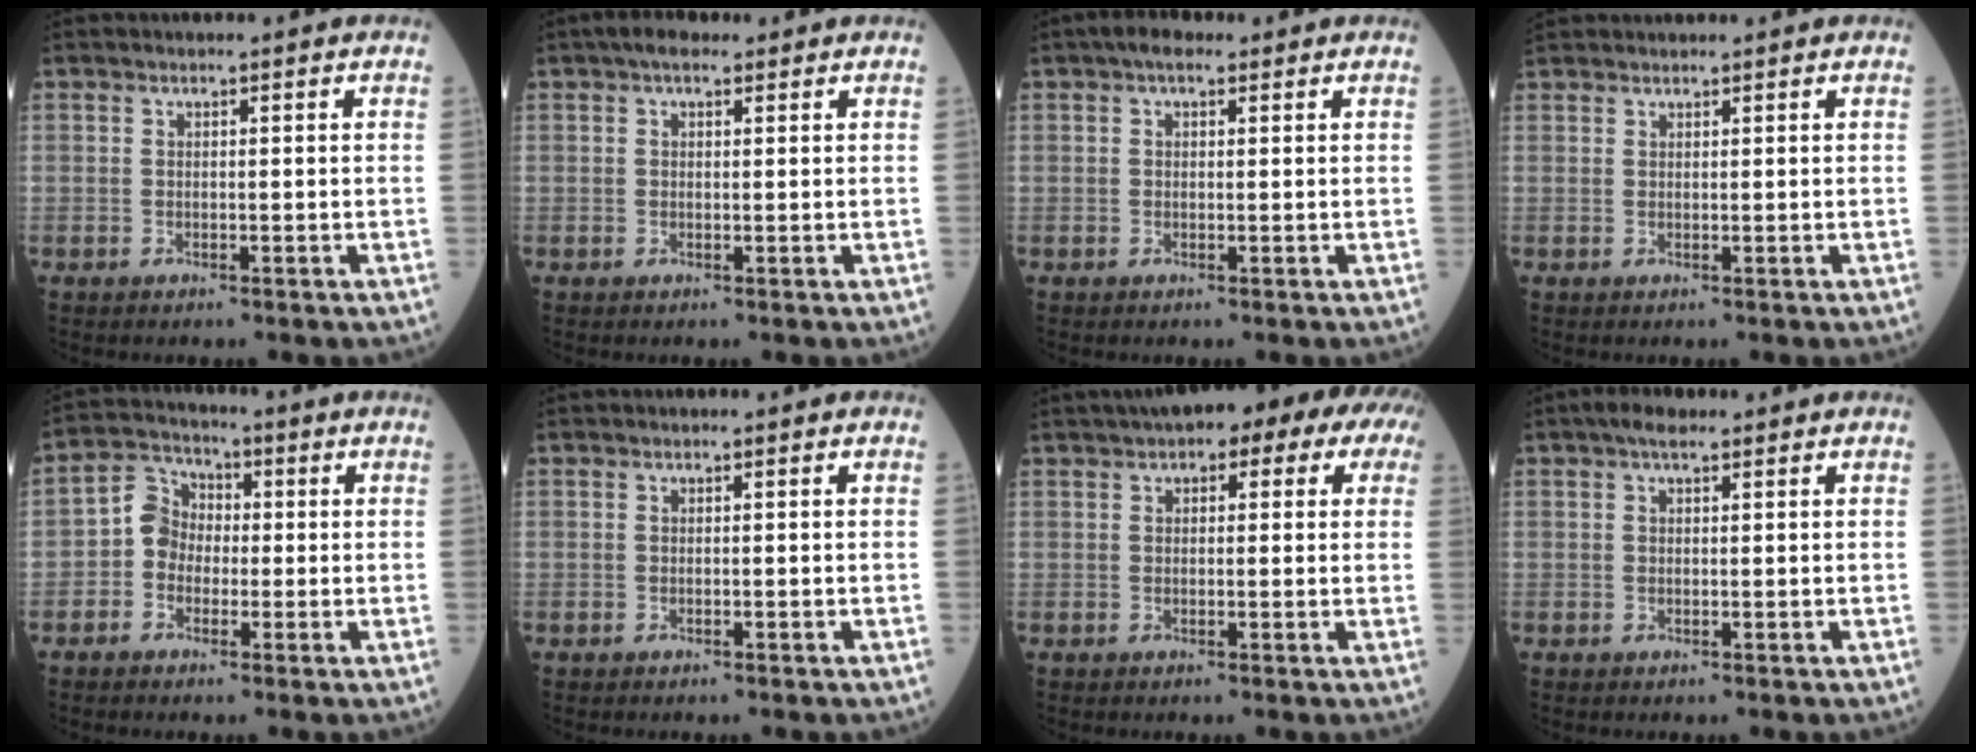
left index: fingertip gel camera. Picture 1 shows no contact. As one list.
[{"total": 2.7, "force": [1.8, 1.2, 1.6], "torque": [-0.030, 0.019, 0.026]}, {"total": 2.4, "force": [1.5, 1.2, 1.5], "torque": [-0.028, 0.018, 0.020]}, {"total": 2.2, "force": [2.1, 0.5, 0.3], "torque": [-0.005, 0.026, 0.037]}, {"total": 5.2, "force": [-0.7, 4.6, 2.4], "torque": [-0.048, 0.021, -0.023]}, {"total": 0.0}, {"total": 13.2, "force": [7.5, 4.6, 9.8], "torque": [-0.130, 0.056, 0.088]}, {"total": 2.3, "force": [1.5, 0.8, 1.6], "torque": [-0.030, 0.016, 0.022]}]